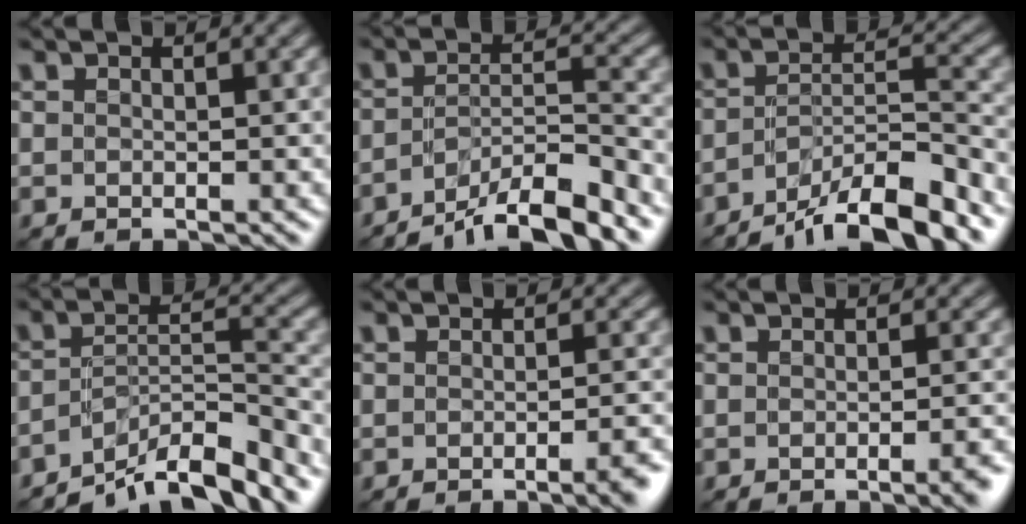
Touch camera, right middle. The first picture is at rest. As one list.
[{"total": 7.1, "force": [-5.3, 1.6, 4.5], "torque": [-0.069, 0.002, -0.091]}, {"total": 8.7, "force": [-6.3, 2.1, 5.6], "torque": [-0.083, 0.004, -0.109]}, {"total": 7.6, "force": [-6.1, 1.5, 4.3], "torque": [-0.063, 0.005, -0.106]}, {"total": 3.6, "force": [-1.7, 1.0, 3.0], "torque": [-0.027, 0.000, -0.026]}, {"total": 3.1, "force": [-1.5, 0.9, 2.6], "torque": [-0.022, -0.001, -0.023]}]